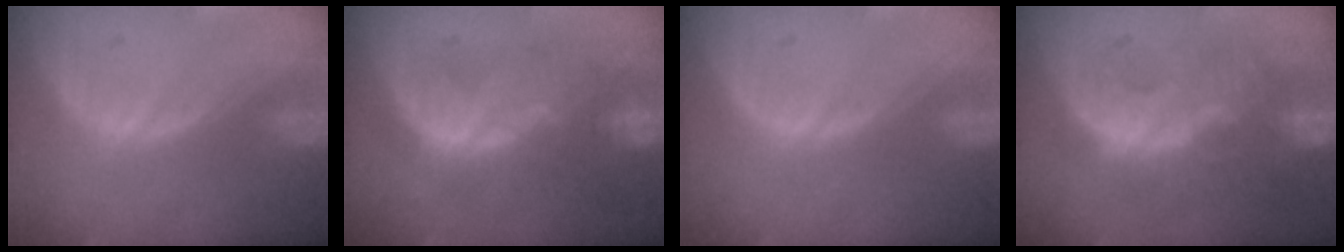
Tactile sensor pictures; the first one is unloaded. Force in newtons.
{"total": 8.2, "press": 7.8, "slide": 2.5}
{"total": 0.0}
{"total": 9.7, "press": 9.4, "slide": 2.5}